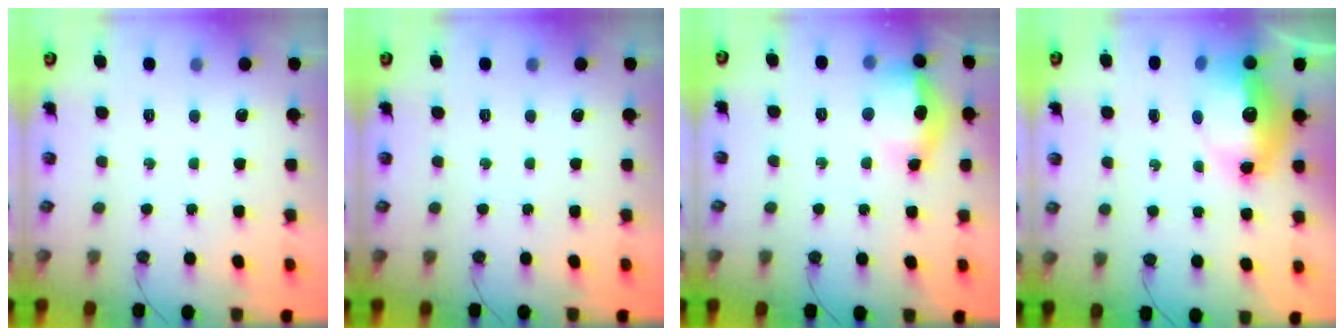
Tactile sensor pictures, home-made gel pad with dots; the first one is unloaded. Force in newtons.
{"total": 0.0}
{"total": 14.5, "press": 14.3, "slide": 2.0}
{"total": 13.8, "press": 13.7, "slide": 1.4}